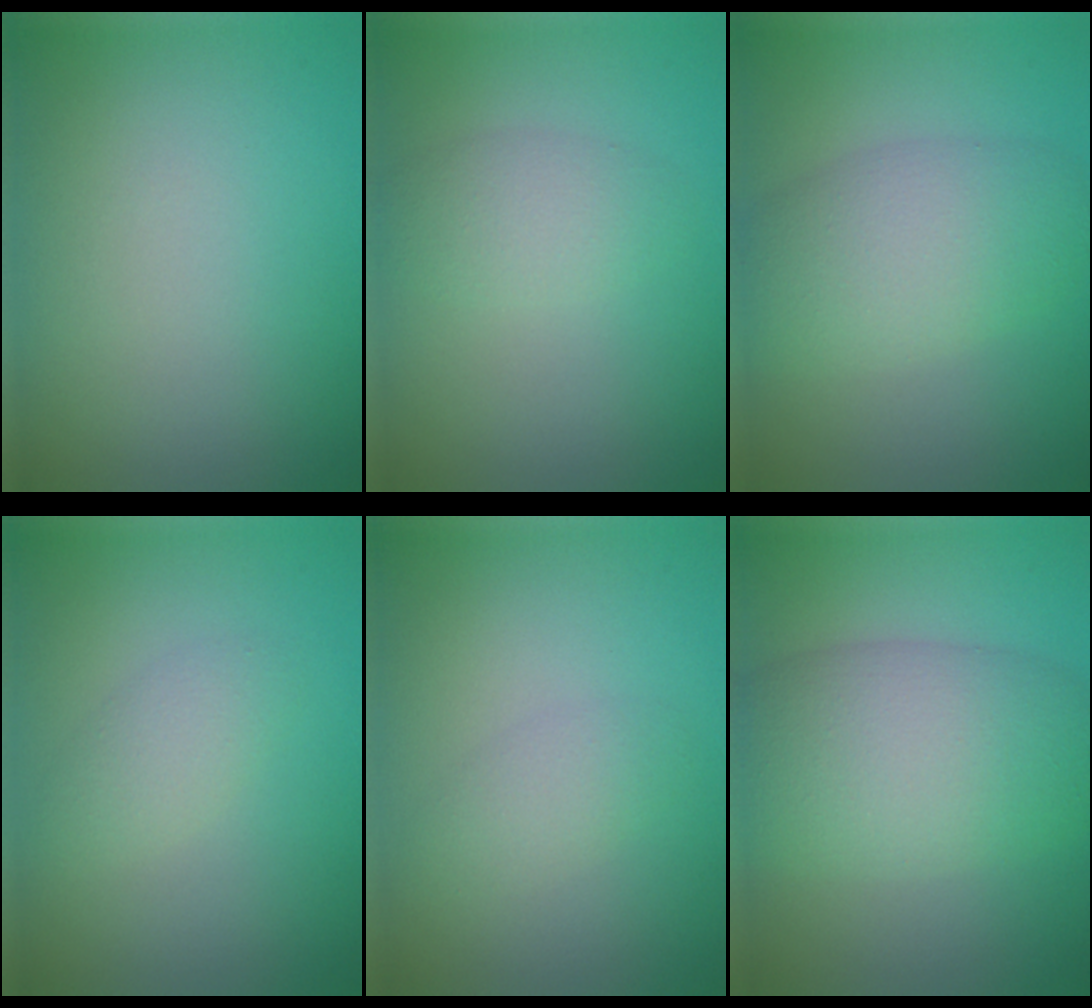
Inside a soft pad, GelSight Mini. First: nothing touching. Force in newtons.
{"total": 2.3, "press": 2.3, "slide": 0.1}
{"total": 5.4, "press": 5.4, "slide": 0.3}
{"total": 1.7, "press": 1.7, "slide": 0.1}
{"total": 1.7, "press": 1.7, "slide": 0.0}
{"total": 7.9, "press": 7.9, "slide": 0.4}